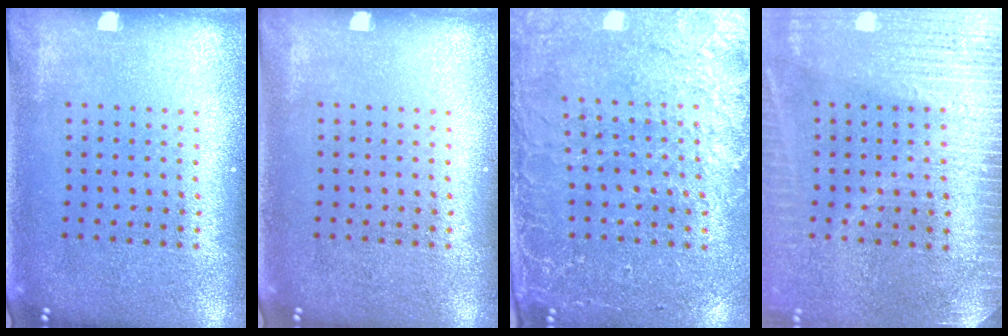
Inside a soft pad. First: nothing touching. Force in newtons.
{"total": 0.0}
{"total": 3.0, "press": 2.8, "slide": 1.1}
{"total": 3.5, "press": 3.1, "slide": 1.7}